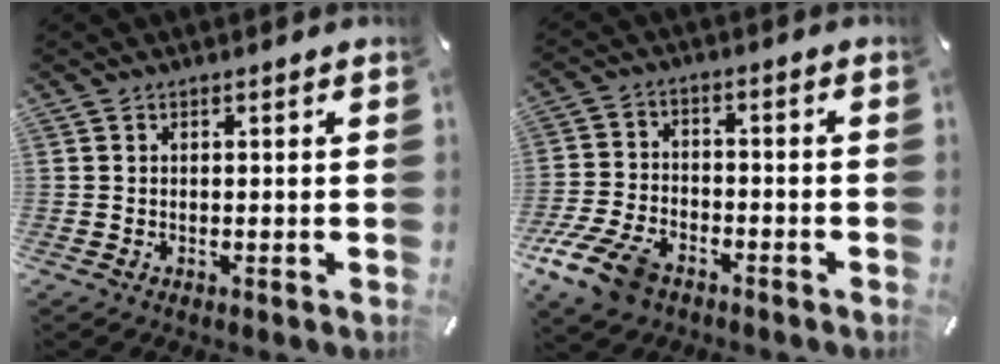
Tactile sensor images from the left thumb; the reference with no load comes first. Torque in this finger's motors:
{"motor_torque": [-0.28, 0.97, 0.45, 0.51, 0.07]}